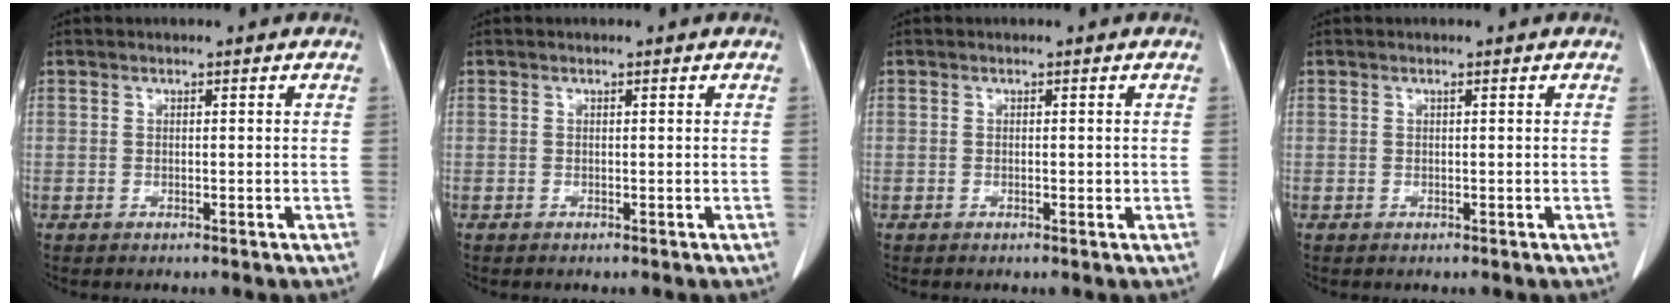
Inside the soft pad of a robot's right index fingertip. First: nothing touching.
{"total": 0.0}
{"total": 0.8, "force": [0.0, 0.4, 0.7], "torque": [-0.013, -0.001, 0.001]}
{"total": 0.0}